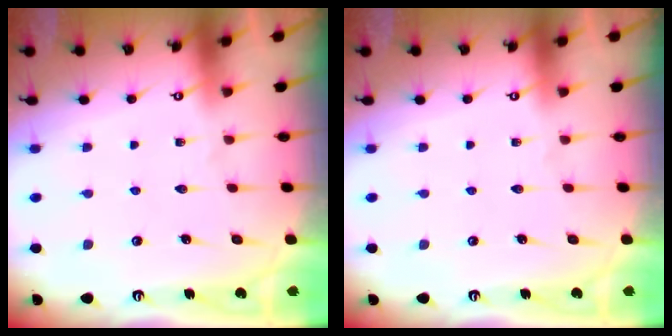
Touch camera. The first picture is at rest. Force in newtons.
{"total": 0.0}